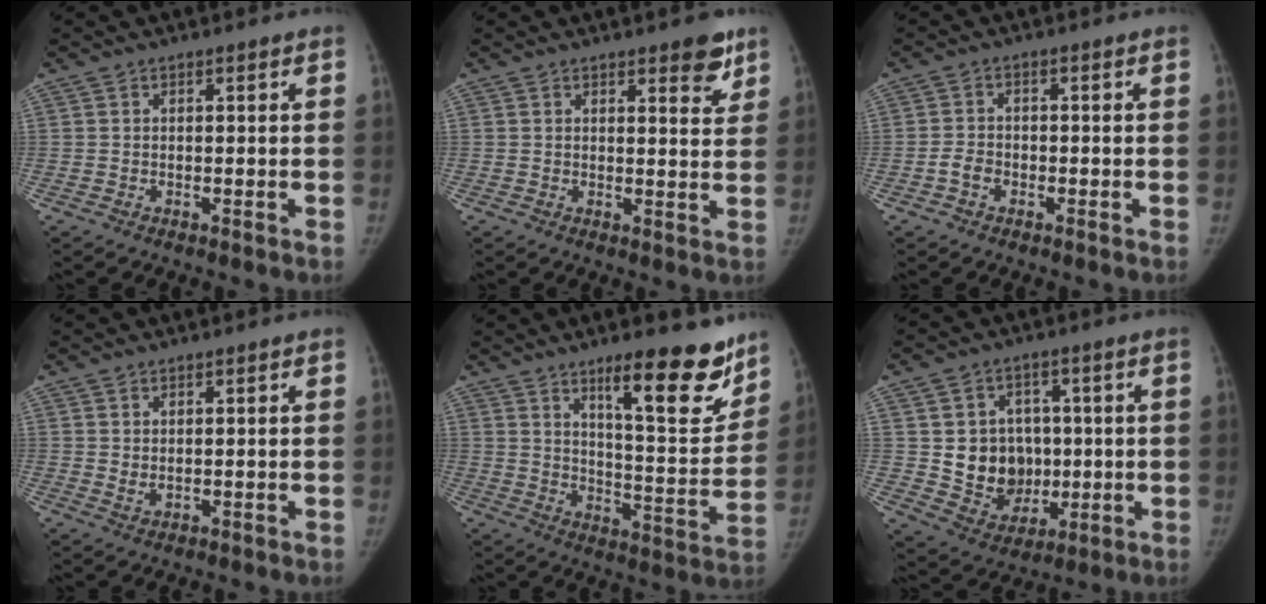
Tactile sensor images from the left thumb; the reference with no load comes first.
{"total": 5.4, "force": [3.6, 1.9, 3.6], "torque": [-0.024, -0.020, 0.041]}
{"total": 2.8, "force": [-1.2, 2.0, 1.5], "torque": [-0.023, 0.011, -0.023]}
{"total": 1.5, "force": [0.6, 0.8, 1.1], "torque": [-0.020, -0.008, 0.016]}
{"total": 17.6, "force": [11.6, 4.5, 12.5], "torque": [-0.127, -0.087, 0.178]}
{"total": 11.9, "force": [0.5, 10.3, 5.9], "torque": [-0.046, -0.003, 0.031]}